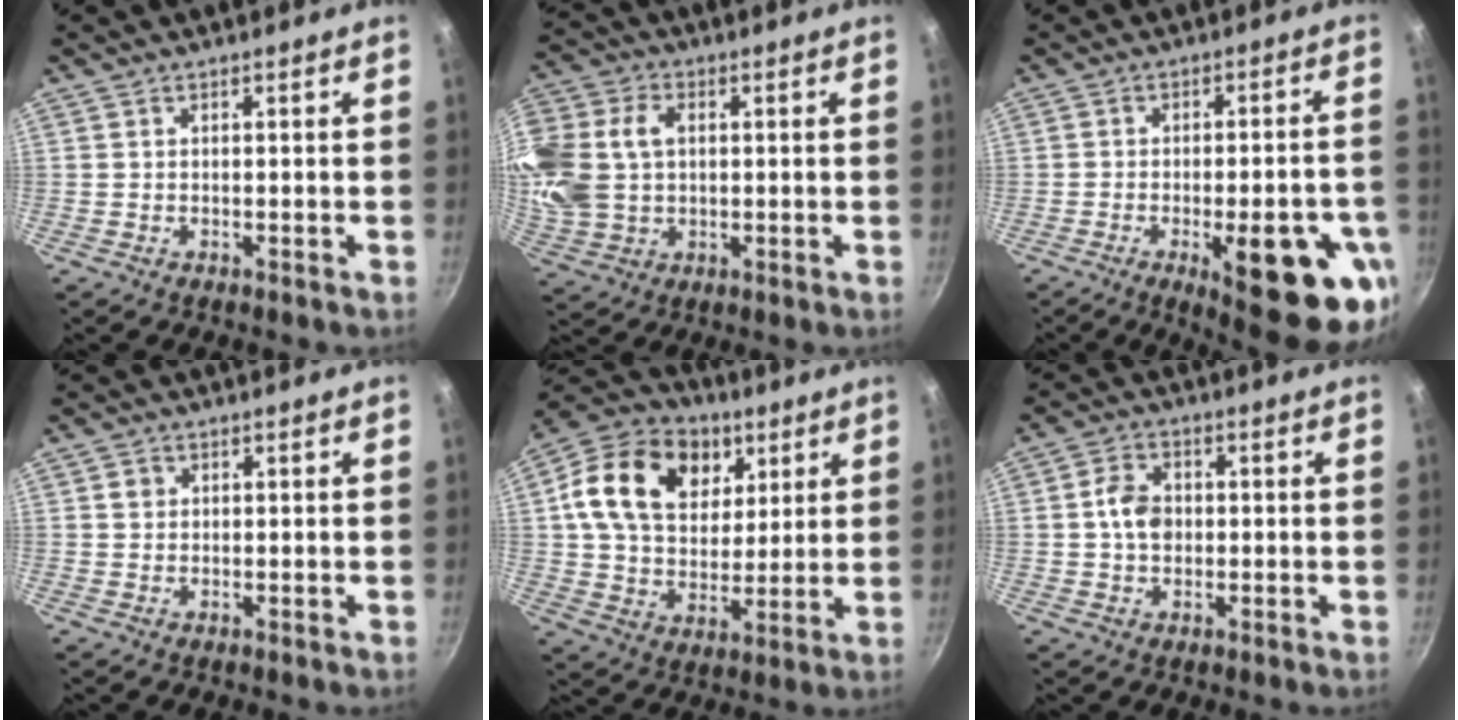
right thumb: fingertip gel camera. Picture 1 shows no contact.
{"total": 21.0, "force": [3.8, 16.0, 13.0], "torque": [-0.317, 0.033, 0.074]}
{"total": 18.3, "force": [-6.8, 5.8, 15.9], "torque": [-0.174, 0.013, -0.081]}
{"total": 1.5, "force": [0.4, 1.4, 0.5], "torque": [-0.003, 0.004, 0.005]}
{"total": 20.4, "force": [7.1, 14.9, 12.1], "torque": [-0.191, -0.004, 0.113]}
{"total": 5.9, "force": [0.1, 4.4, 3.9], "torque": [-0.054, 0.012, -0.005]}